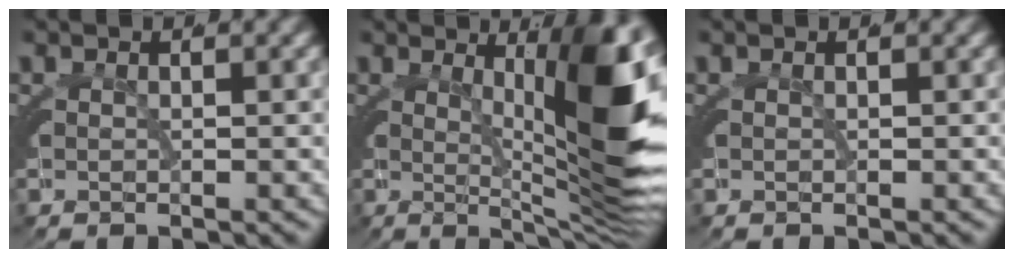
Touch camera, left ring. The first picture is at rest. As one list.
[{"total": 14.0, "force": [2.1, 3.9, 13.3], "torque": [-0.152, 0.021, 0.028]}, {"total": 0.0}]